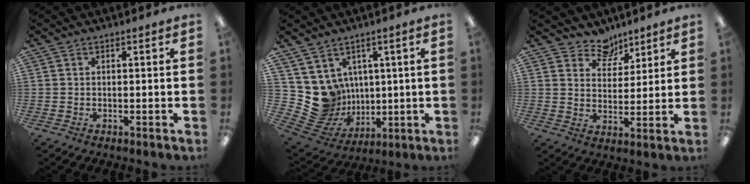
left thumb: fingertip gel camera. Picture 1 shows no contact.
{"total": 9.9, "force": [2.5, 9.4, 1.7], "torque": [-0.073, -0.039, 0.059]}
{"total": 7.8, "force": [6.4, 4.4, 1.0], "torque": [-0.009, -0.048, 0.116]}